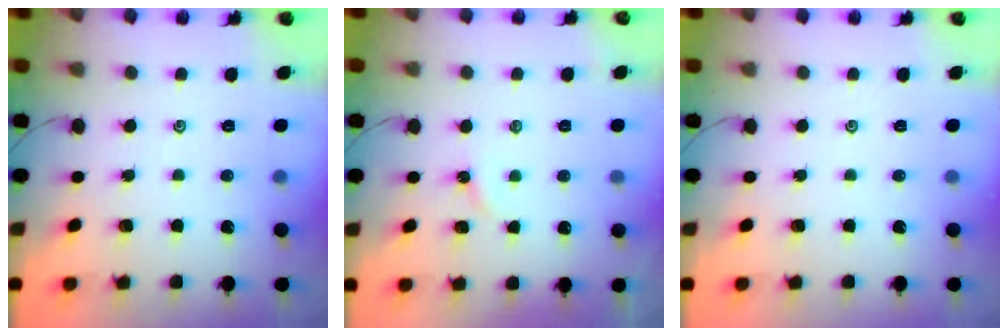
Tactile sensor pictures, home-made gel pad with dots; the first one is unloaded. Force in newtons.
{"total": 2.3, "press": 2.3, "slide": 0.4}
{"total": 0.0}